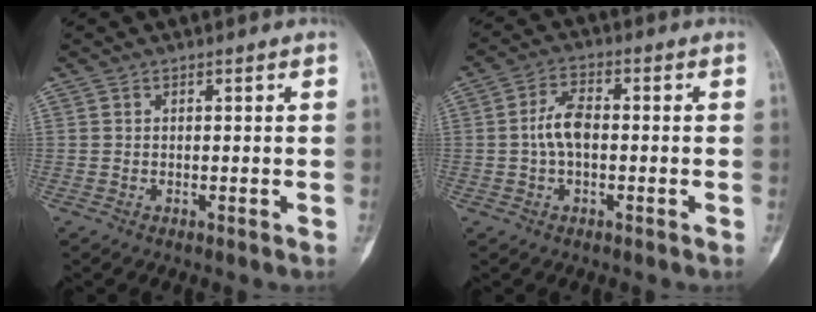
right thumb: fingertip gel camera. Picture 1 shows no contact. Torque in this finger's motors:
{"motor_torque": [0.04, 0.05, 0.02, -0.01, 0.04]}